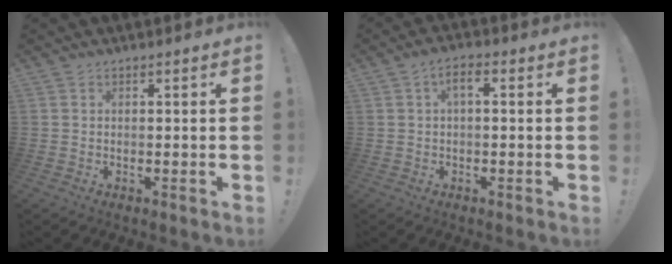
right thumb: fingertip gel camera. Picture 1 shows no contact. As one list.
[{"total": 3.7, "force": [0.3, 1.6, 3.4], "torque": [-0.059, 0.004, 0.002]}]